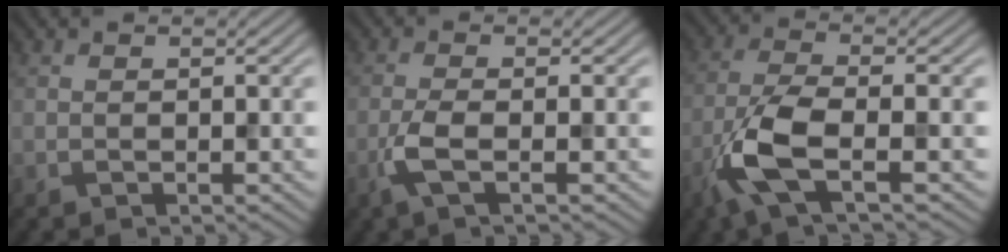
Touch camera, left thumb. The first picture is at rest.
{"total": 3.4, "force": [-1.3, 0.7, 3.1], "torque": [-0.071, 0.002, -0.035]}
{"total": 7.6, "force": [-3.3, 2.3, 6.5], "torque": [-0.145, -0.001, -0.080]}